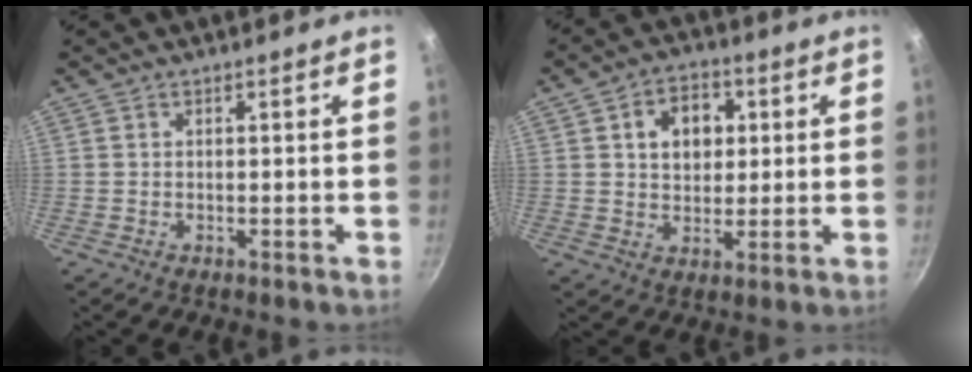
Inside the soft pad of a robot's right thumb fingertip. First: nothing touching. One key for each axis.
{"total": 9.0, "fx": 2.3, "fy": 6.8, "fz": 5.5, "tx": -0.056, "ty": 0.004, "tz": 0.033}